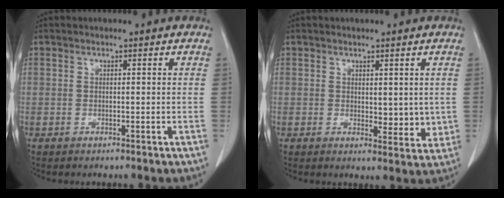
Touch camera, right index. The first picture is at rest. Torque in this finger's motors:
{"motor_torque": [0.03, 0.20, 0.17, 0.02]}